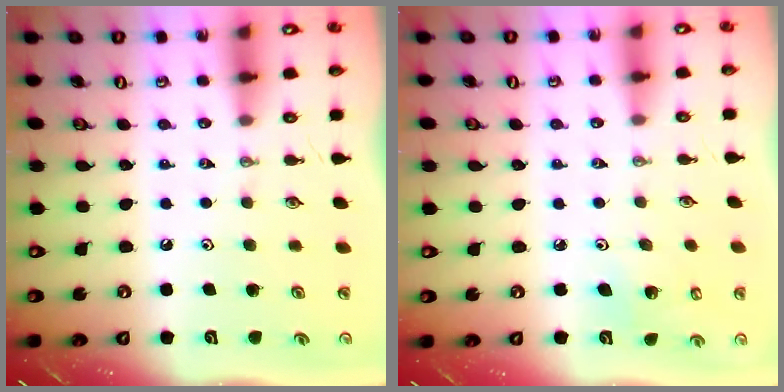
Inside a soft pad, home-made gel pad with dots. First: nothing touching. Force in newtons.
{"total": 4.1, "press": 3.7, "slide": 1.8}